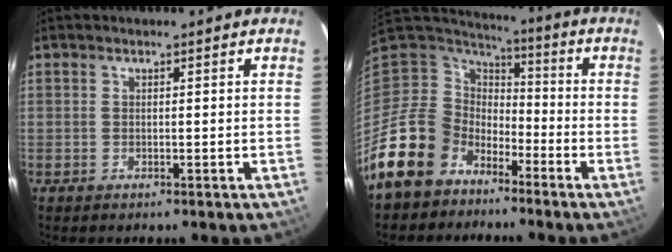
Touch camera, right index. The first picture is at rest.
{"total": 14.0, "force": [-9.3, 10.2, 2.6], "torque": [-0.088, 0.023, -0.167]}